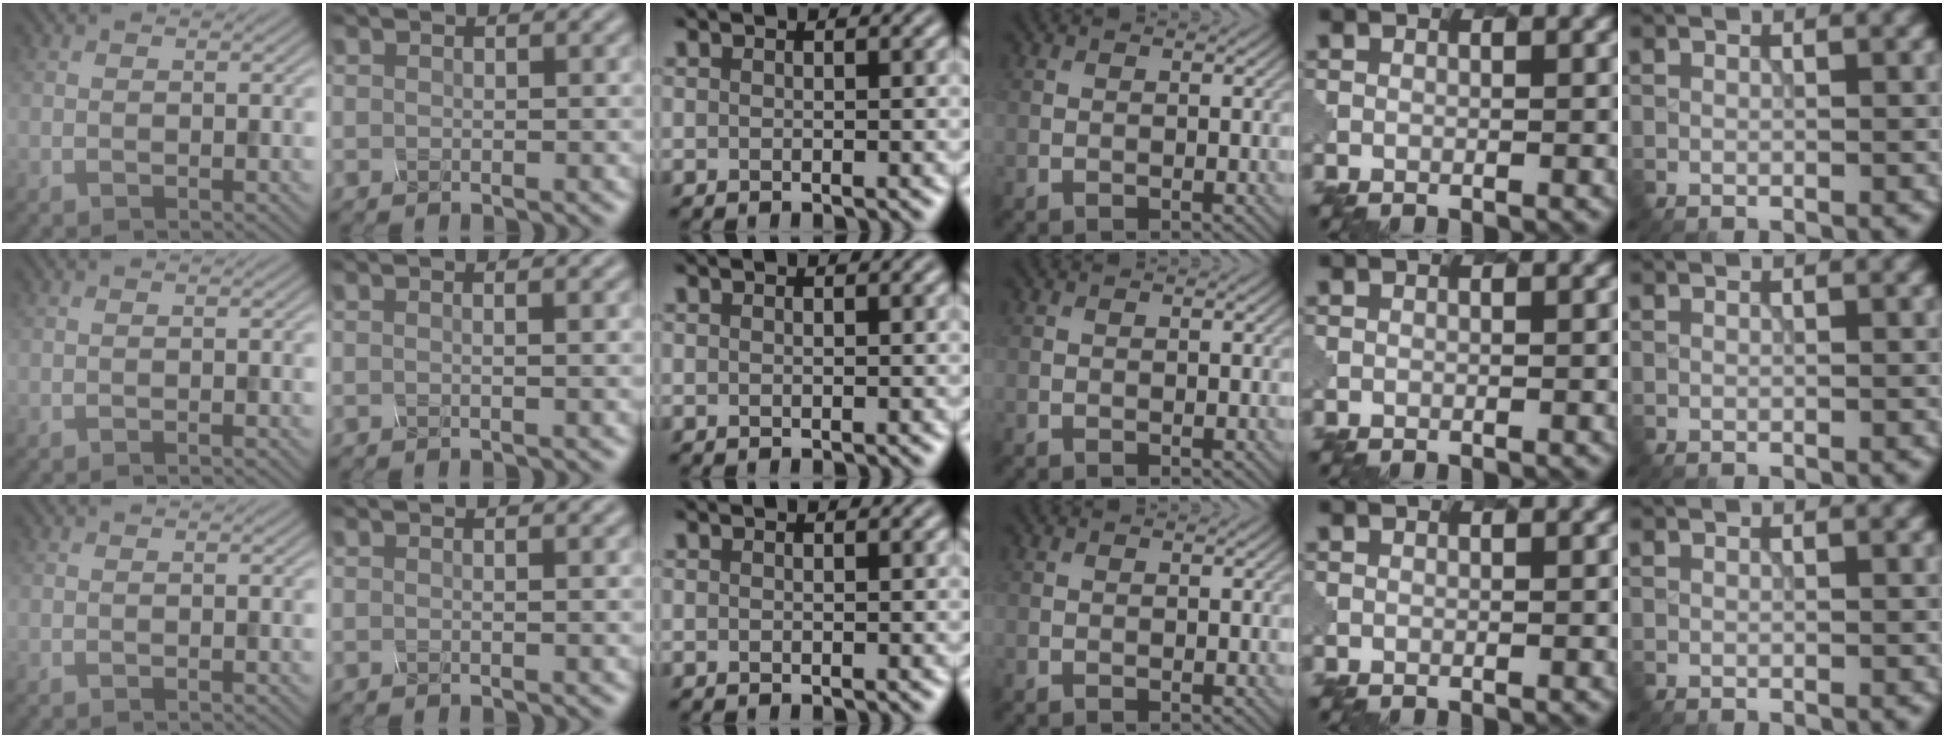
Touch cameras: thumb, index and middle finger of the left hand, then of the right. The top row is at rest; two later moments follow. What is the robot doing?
{"motion": "shake", "object": "salt shaker"}